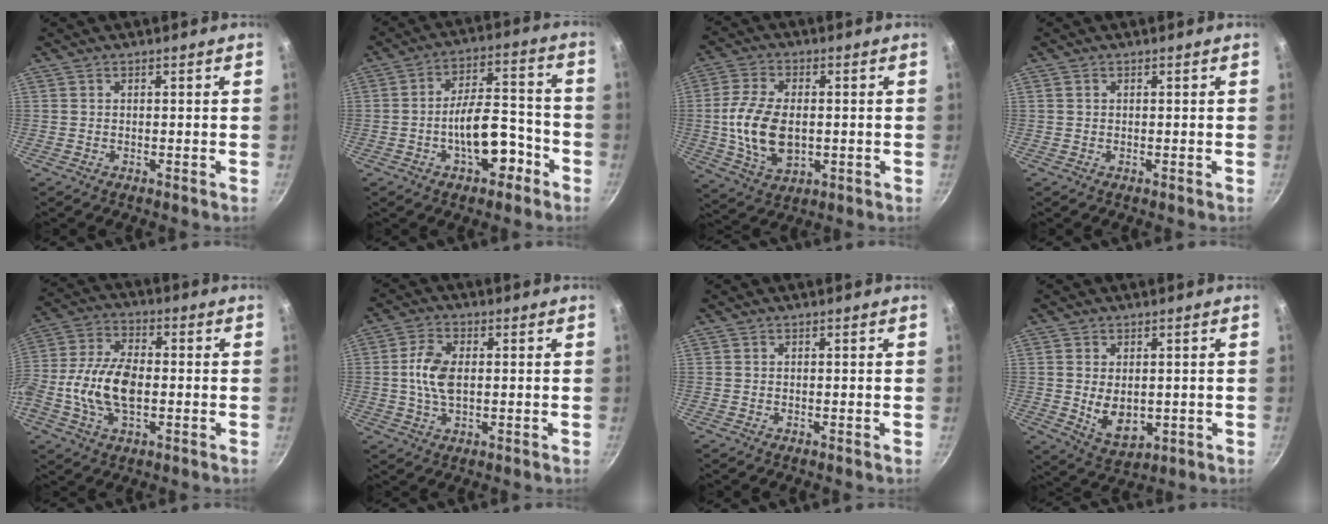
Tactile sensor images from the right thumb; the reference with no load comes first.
{"total": 11.8, "force": [-4.9, 5.7, 9.1], "torque": [-0.109, 0.056, -0.071]}
{"total": 12.5, "force": [-0.5, 7.5, 9.9], "torque": [-0.185, 0.001, -0.007]}
{"total": 0.5, "force": [0.1, 0.5, 0.2], "torque": [-0.002, 0.003, 0.001]}
{"total": 12.8, "force": [-1.7, 7.2, 10.5], "torque": [-0.209, 0.026, -0.045]}
{"total": 7.2, "force": [0.4, 4.1, 5.9], "torque": [-0.114, 0.007, 0.003]}
{"total": 0.0}
{"total": 7.2, "force": [0.1, 4.6, 5.5], "torque": [-0.085, -0.017, 0.019]}